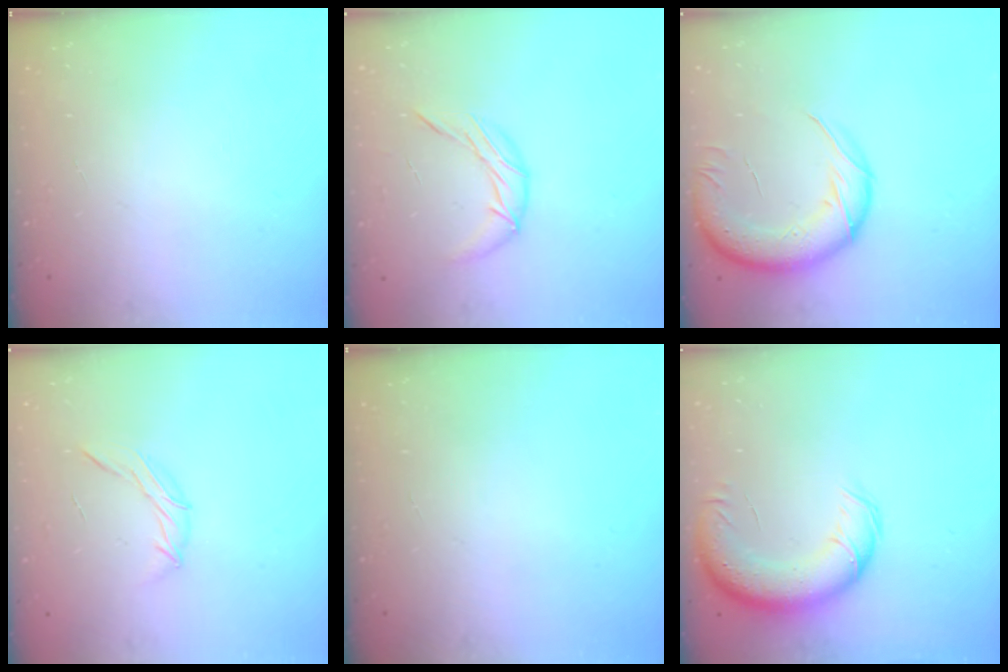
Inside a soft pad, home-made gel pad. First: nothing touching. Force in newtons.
{"total": 7.9, "press": 7.9, "slide": 0.2}
{"total": 16.9, "press": 16.4, "slide": 3.8}
{"total": 6.7, "press": 6.6, "slide": 1.3}
{"total": 0.0}
{"total": 14.8, "press": 14.3, "slide": 3.9}